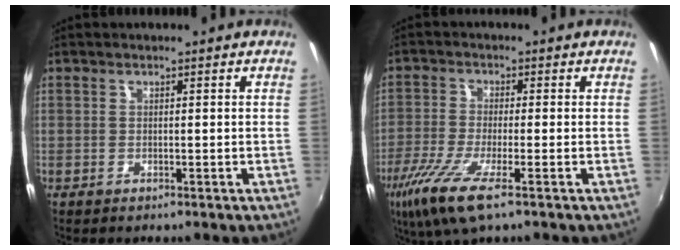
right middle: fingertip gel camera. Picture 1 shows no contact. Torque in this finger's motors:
{"motor_torque": [1.22, -0.92, 0.58, 0.21]}